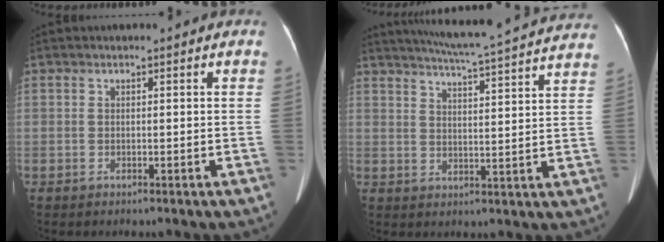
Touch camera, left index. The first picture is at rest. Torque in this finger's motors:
{"motor_torque": [0.27, -0.47, 0.00, 0.02]}